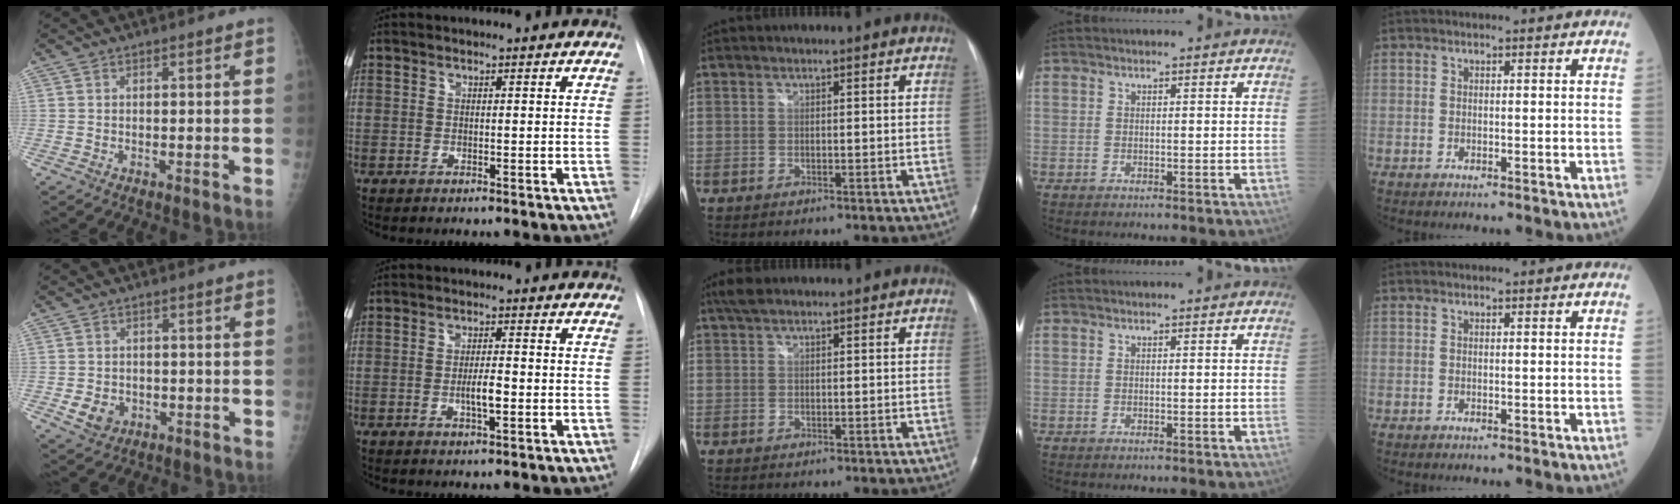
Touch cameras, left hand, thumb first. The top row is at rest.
{"thumb": {"total": 4.3, "force": [-1.3, 3.6, 2.1], "torque": [-0.024, 0.003, -0.011]}, "index": {"total": 3.4, "force": [-0.9, 0.7, 3.2], "torque": [-0.057, 0.000, -0.014]}, "middle": {"total": 2.4, "force": [1.9, 0.6, 1.4], "torque": [-0.033, 0.016, 0.039]}}